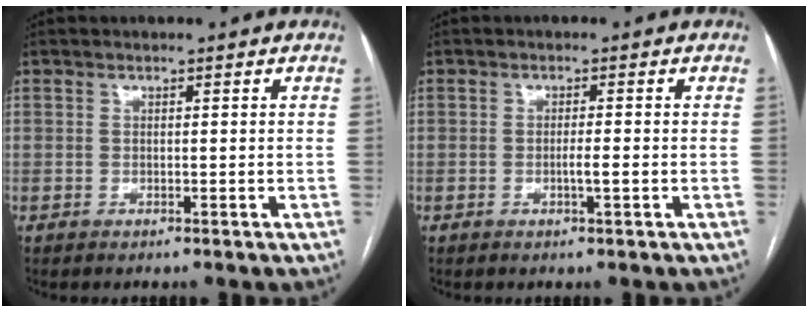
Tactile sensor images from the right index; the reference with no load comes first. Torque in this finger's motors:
{"motor_torque": [0.55, -0.16, 0.11, 0.05]}